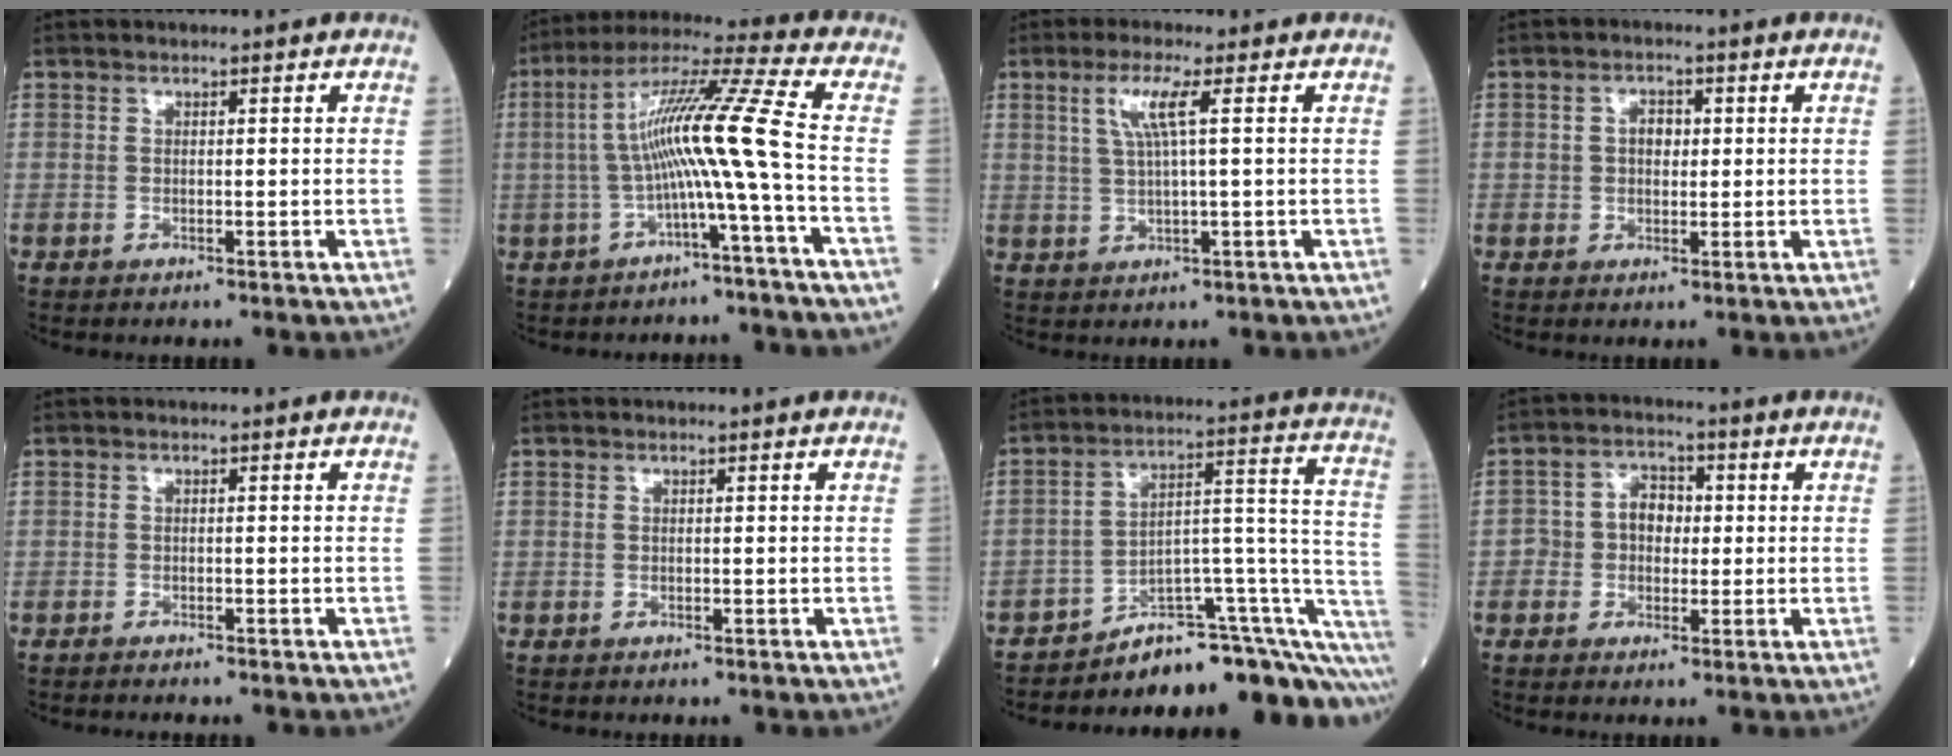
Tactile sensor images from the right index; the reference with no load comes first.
{"total": 11.8, "force": [-1.9, -2.0, 11.5], "torque": [-0.211, 0.035, -0.036]}
{"total": 4.6, "force": [1.6, -0.2, 4.4], "torque": [-0.091, 0.005, 0.033]}
{"total": 3.0, "force": [0.4, 2.1, 2.2], "torque": [-0.038, 0.010, 0.009]}
{"total": 1.4, "force": [-1.3, 0.1, 0.5], "torque": [-0.009, -0.001, -0.017]}
{"total": 0.0}
{"total": 18.7, "force": [-17.4, 3.0, 6.2], "torque": [-0.001, 0.082, -0.242]}
{"total": 5.4, "force": [0.0, 4.0, 3.6], "torque": [-0.065, 0.023, -0.002]}